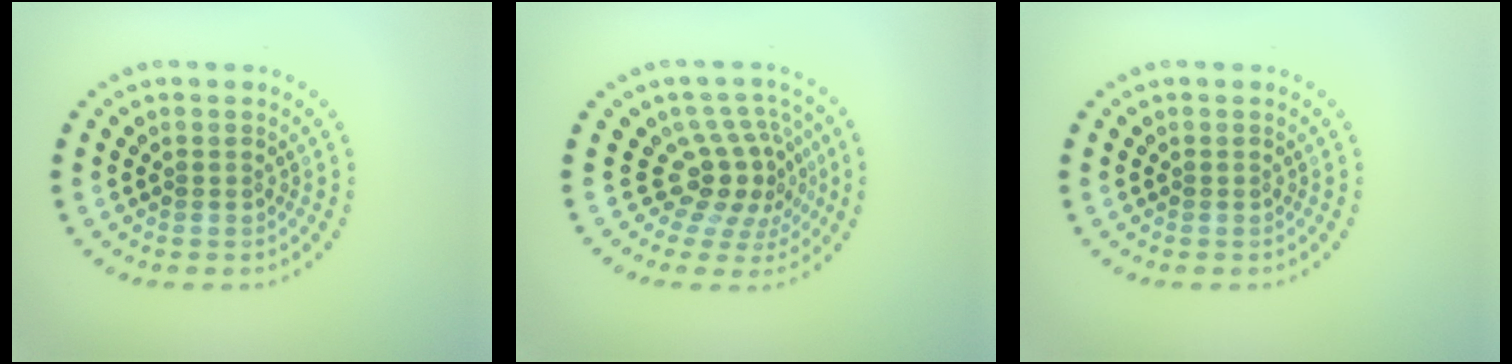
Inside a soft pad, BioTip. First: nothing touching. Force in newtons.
{"total": 4.2, "press": 3.0, "slide": 3.0}
{"total": 0.0}